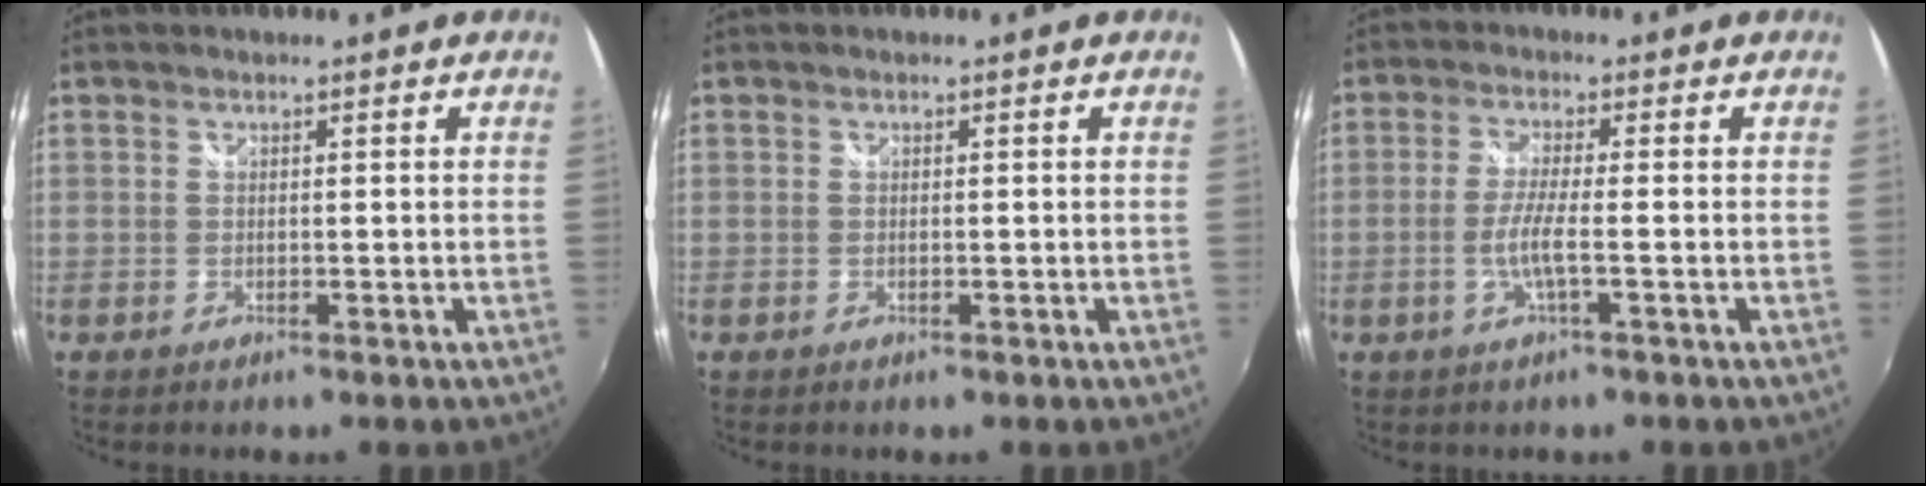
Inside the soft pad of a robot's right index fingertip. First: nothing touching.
{"total": 0.0}
{"total": 4.3, "force": [-1.4, -0.3, 4.1], "torque": [-0.087, -0.004, -0.029]}